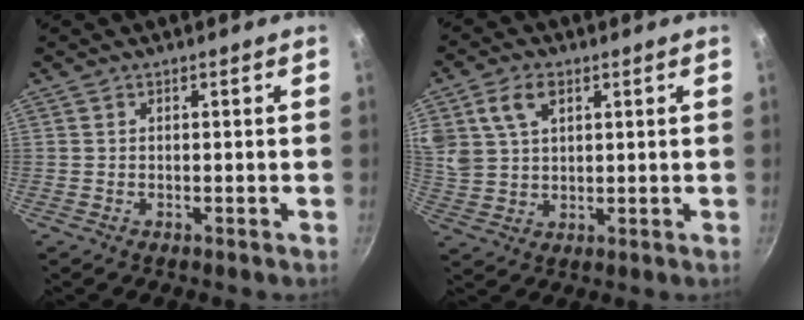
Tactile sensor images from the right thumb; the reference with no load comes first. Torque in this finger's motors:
{"motor_torque": [0.31, 2.42, 0.01, 0.44, 0.26]}